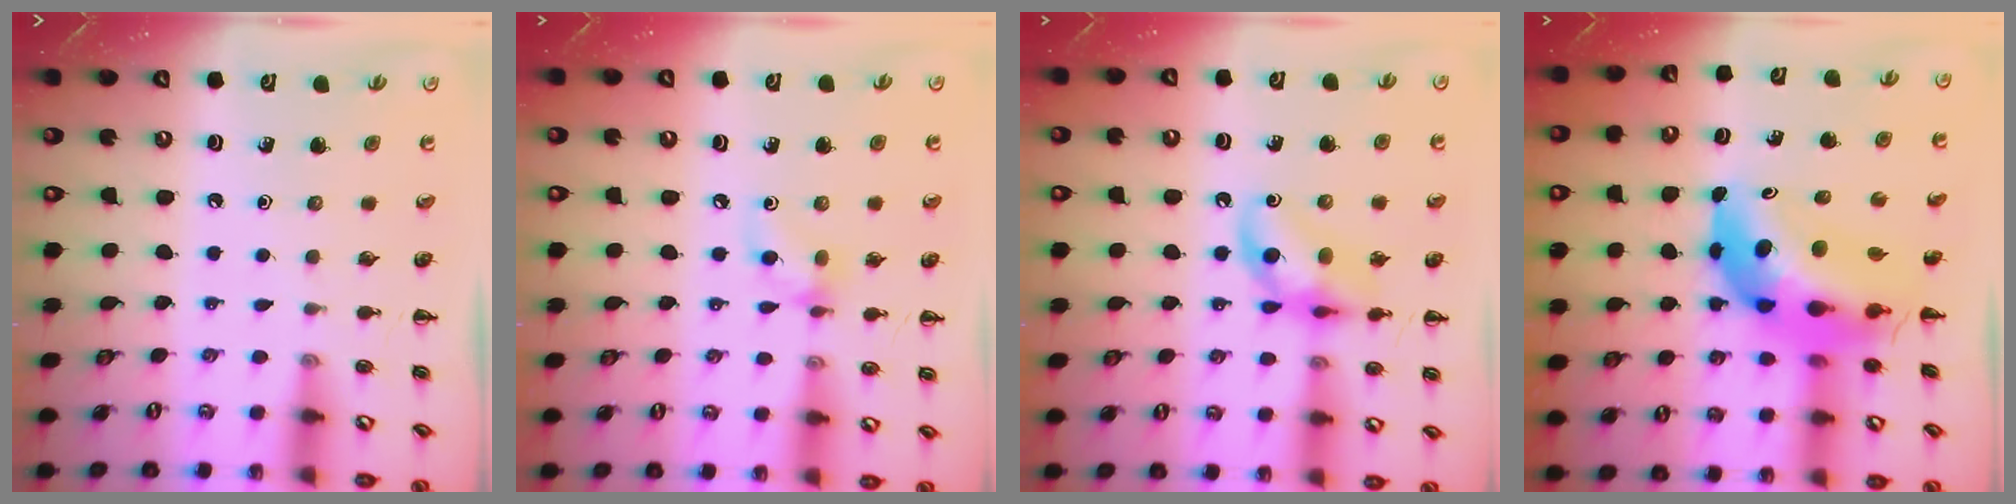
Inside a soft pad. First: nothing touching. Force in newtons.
{"total": 7.2, "press": 7.2, "slide": 0.7}
{"total": 12.3, "press": 12.1, "slide": 2.1}
{"total": 13.4, "press": 12.9, "slide": 3.8}